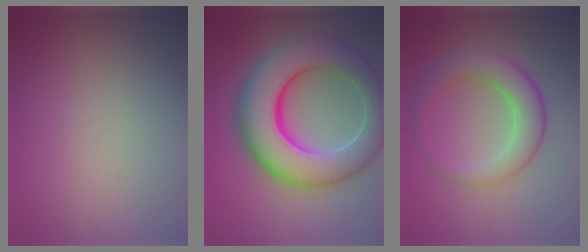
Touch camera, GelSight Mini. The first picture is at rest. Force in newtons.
{"total": 12.5, "press": 12.5, "slide": 0.4}
{"total": 4.3, "press": 4.3, "slide": 0.4}